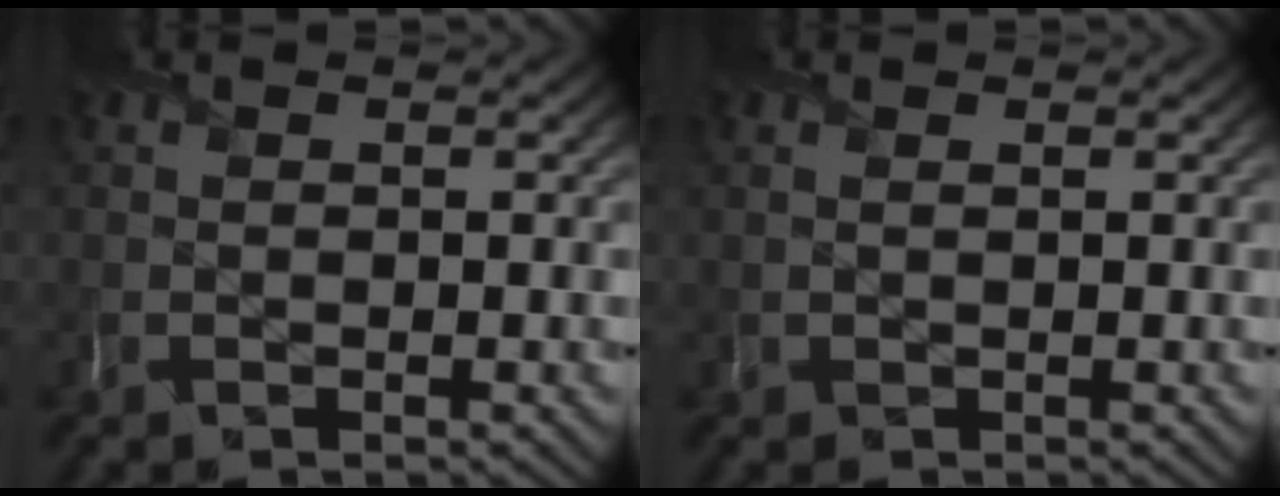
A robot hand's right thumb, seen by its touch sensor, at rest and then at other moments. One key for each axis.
{"total": 0.6, "fx": 0.4, "fy": 0.0, "fz": 0.4, "tx": -0.010, "ty": 0.002, "tz": 0.005}